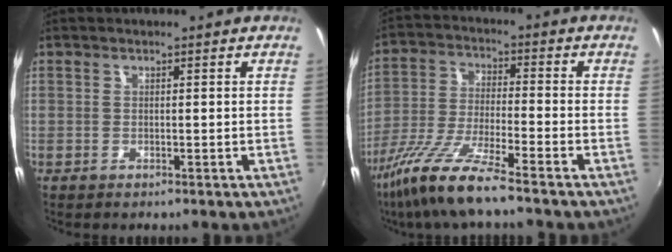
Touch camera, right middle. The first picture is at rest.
{"total": 11.4, "force": [-8.4, 0.1, 7.7], "torque": [-0.161, -0.018, -0.161]}